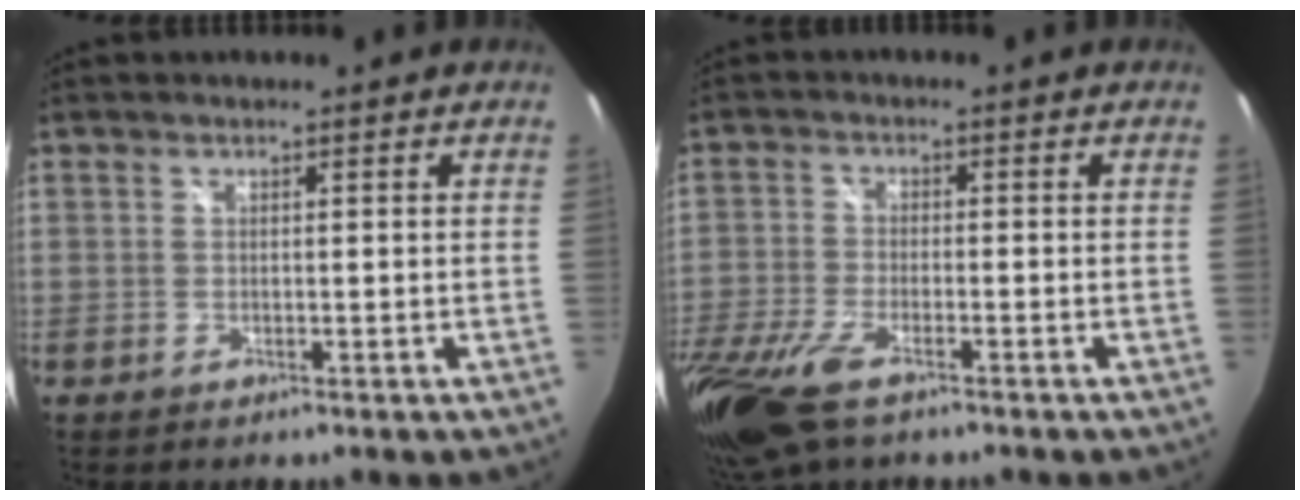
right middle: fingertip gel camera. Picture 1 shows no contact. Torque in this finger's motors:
{"motor_torque": [1.10, -1.04, 0.18, 0.14]}